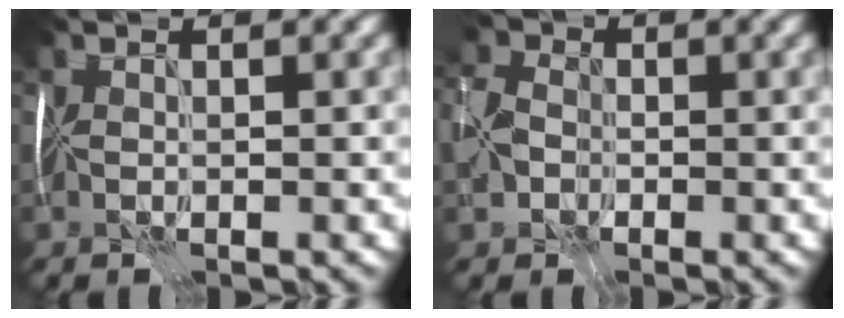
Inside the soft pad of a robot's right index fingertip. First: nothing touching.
{"total": 4.4, "force": [-1.6, 3.3, 2.4], "torque": [-0.068, -0.002, -0.037]}